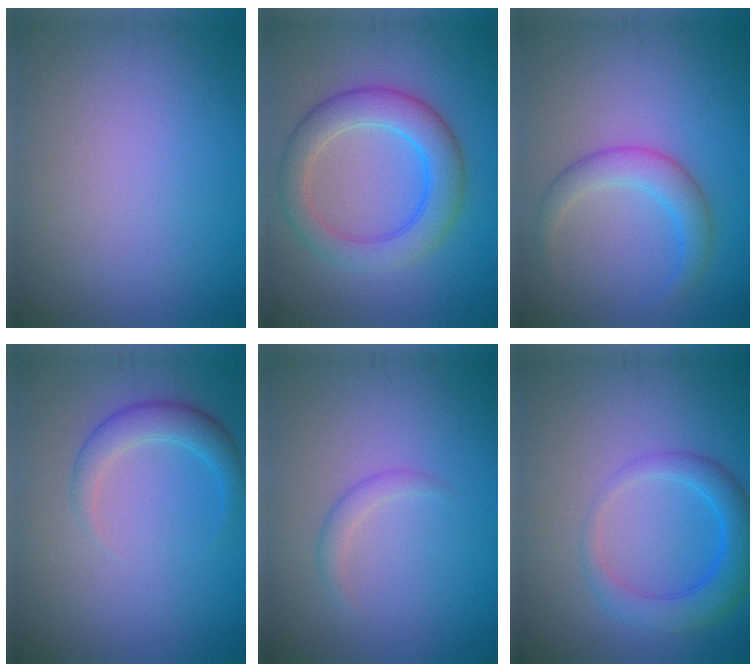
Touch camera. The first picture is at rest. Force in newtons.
{"total": 5.6, "press": 5.5, "slide": 0.2}
{"total": 3.0, "press": 3.0, "slide": 0.1}
{"total": 2.7, "press": 2.6, "slide": 0.4}
{"total": 1.2, "press": 1.2, "slide": 0.1}
{"total": 4.1, "press": 4.1, "slide": 0.2}